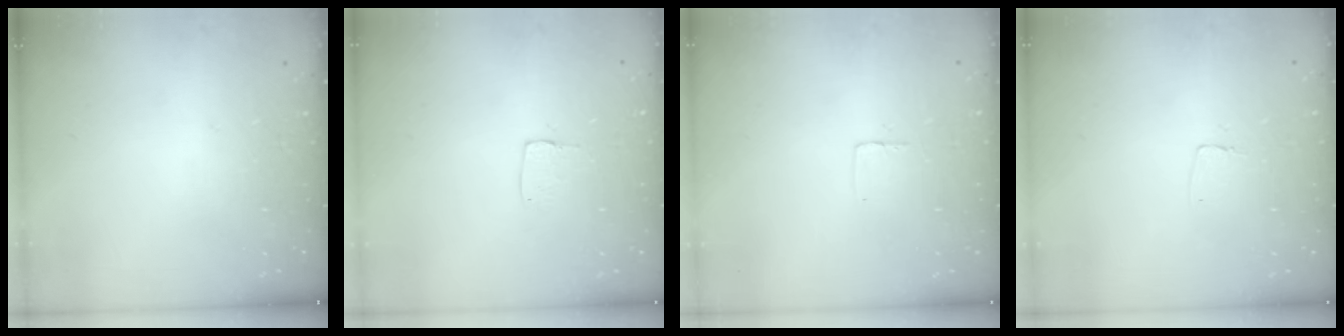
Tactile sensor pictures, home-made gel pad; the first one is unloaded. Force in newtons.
{"total": 3.4, "press": 3.4, "slide": 0.2}
{"total": 2.5, "press": 2.5, "slide": 0.1}
{"total": 3.5, "press": 3.5, "slide": 0.3}